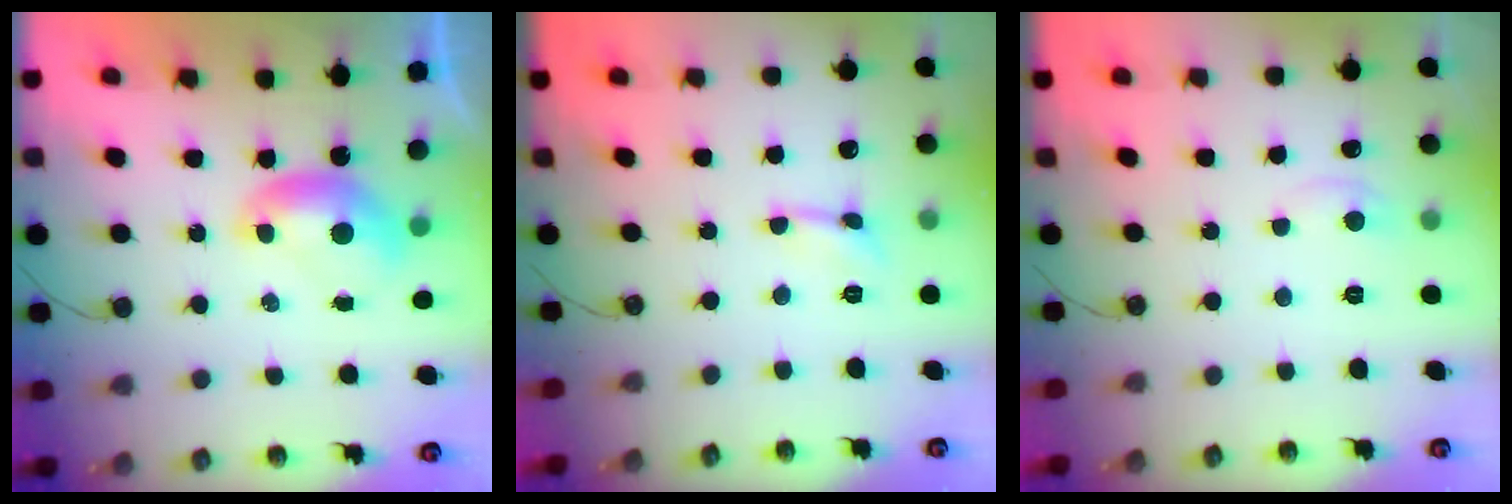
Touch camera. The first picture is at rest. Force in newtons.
{"total": 1.7, "press": 1.7, "slide": 0.5}
{"total": 1.3, "press": 1.3, "slide": 0.4}